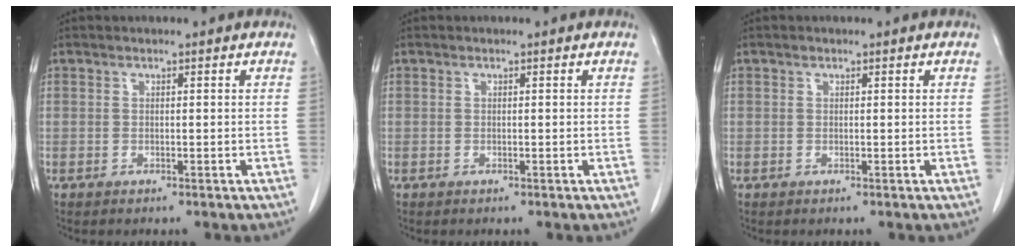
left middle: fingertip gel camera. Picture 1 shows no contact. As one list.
[{"total": 0.0}, {"total": 0.0}]